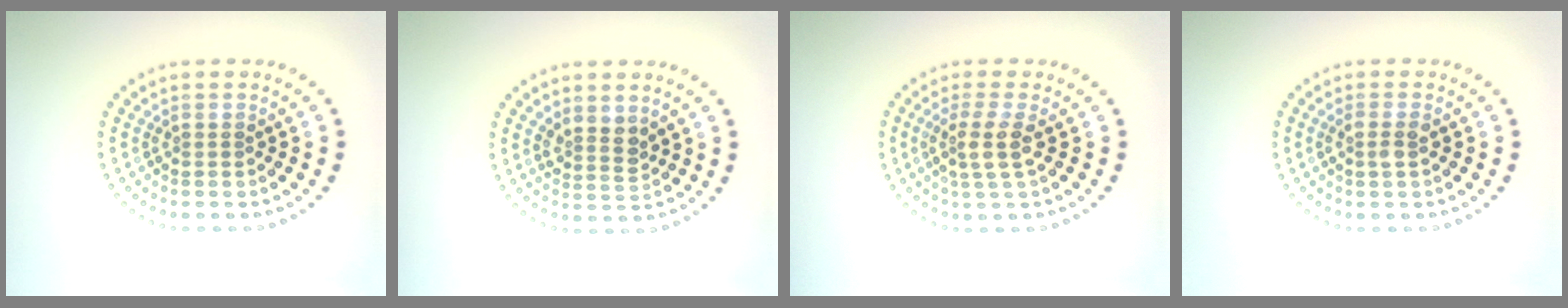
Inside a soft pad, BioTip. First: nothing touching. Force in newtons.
{"total": 2.2, "press": 1.7, "slide": 1.3}
{"total": 2.8, "press": 2.3, "slide": 1.7}
{"total": 1.5, "press": 1.4, "slide": 0.5}